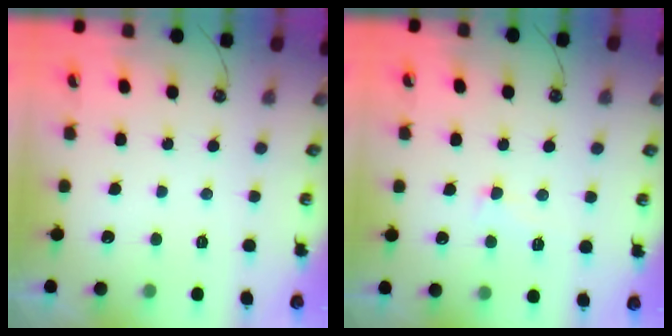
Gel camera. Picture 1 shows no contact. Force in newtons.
{"total": 1.6, "press": 1.4, "slide": 0.8}